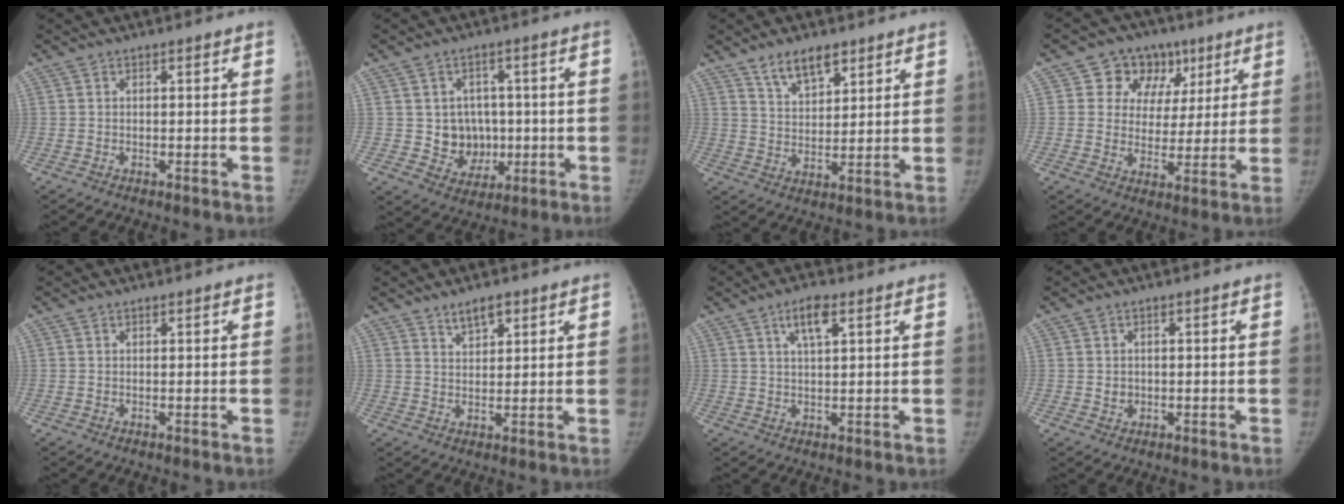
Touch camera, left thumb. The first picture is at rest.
{"total": 8.3, "force": [-0.1, 7.4, 3.8], "torque": [-0.010, 0.005, 0.012]}
{"total": 7.5, "force": [5.3, 3.3, 4.2], "torque": [-0.052, -0.034, 0.097]}
{"total": 11.5, "force": [5.5, 9.4, 3.9], "torque": [-0.012, -0.007, 0.083]}
{"total": 0.0}
{"total": 4.2, "force": [3.0, 1.6, 2.5], "torque": [-0.030, -0.020, 0.053]}
{"total": 5.4, "force": [2.7, 1.4, 4.5], "torque": [-0.081, -0.005, 0.047]}
{"total": 1.7, "force": [0.0, 1.4, 0.9], "torque": [-0.009, 0.001, 0.006]}